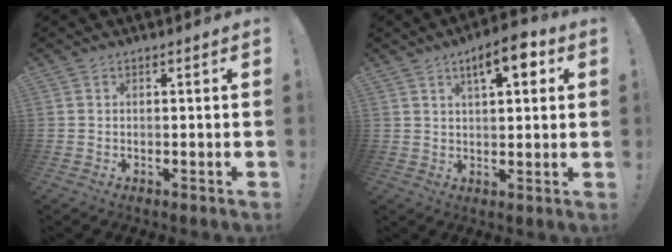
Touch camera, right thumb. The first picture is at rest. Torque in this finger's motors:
{"motor_torque": [0.09, 0.09, 0.09, 0.10, 0.02]}